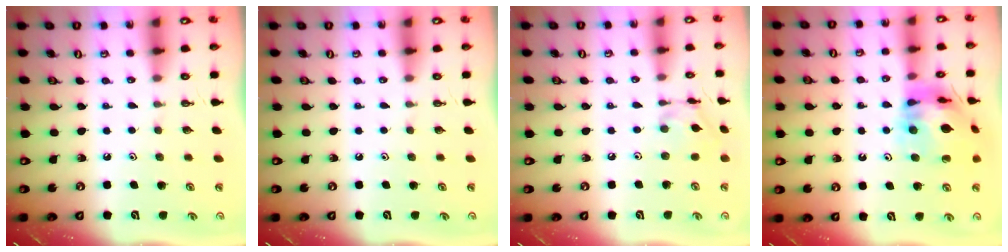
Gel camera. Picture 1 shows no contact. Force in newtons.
{"total": 0.0}
{"total": 9.8, "press": 9.8, "slide": 0.6}
{"total": 16.5, "press": 16.4, "slide": 2.0}